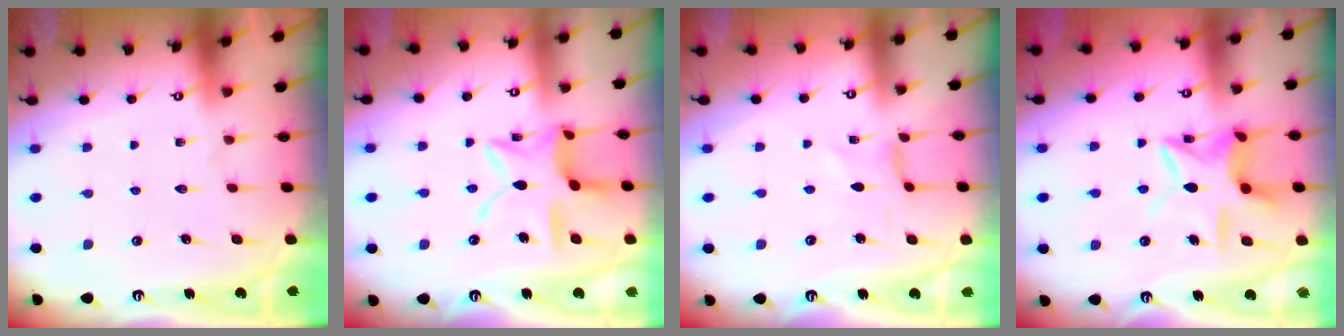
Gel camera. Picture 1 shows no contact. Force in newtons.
{"total": 13.7, "press": 13.6, "slide": 1.1}
{"total": 0.0}
{"total": 12.1, "press": 12.0, "slide": 1.0}